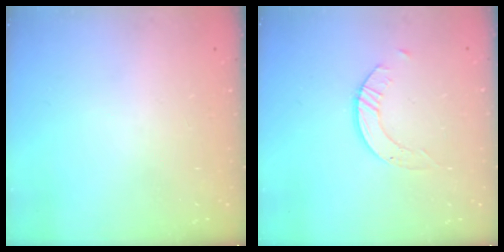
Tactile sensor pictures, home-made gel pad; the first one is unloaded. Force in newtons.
{"total": 2.6, "press": 2.5, "slide": 0.3}